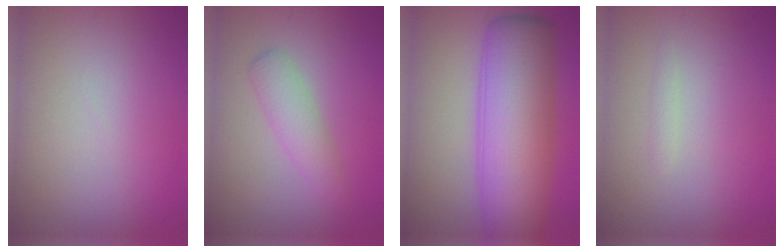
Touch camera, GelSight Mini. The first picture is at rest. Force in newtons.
{"total": 2.6, "press": 2.6, "slide": 0.1}
{"total": 11.5, "press": 11.5, "slide": 0.3}
{"total": 0.7, "press": 0.7, "slide": 0.0}